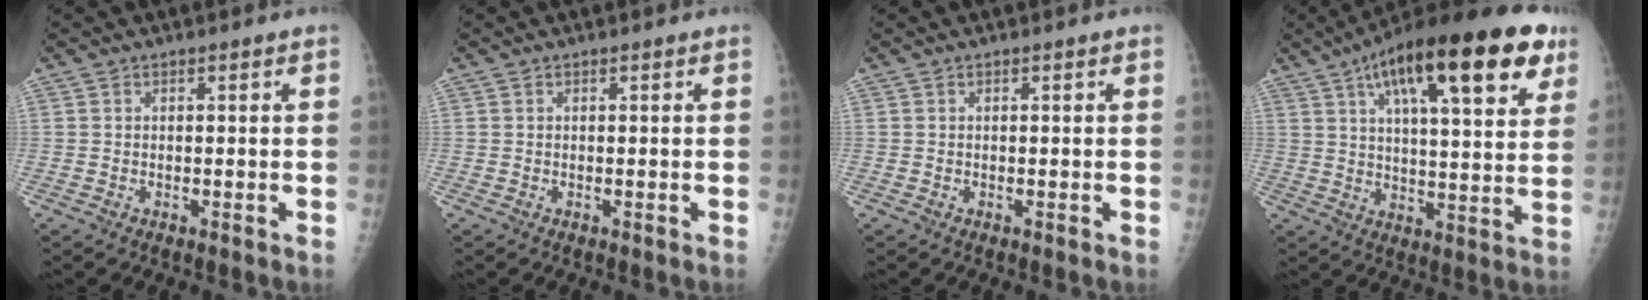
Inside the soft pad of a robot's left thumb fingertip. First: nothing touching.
{"total": 0.0}
{"total": 0.0}
{"total": 24.6, "force": [12.5, 7.7, 19.7], "torque": [-0.282, -0.010, 0.185]}